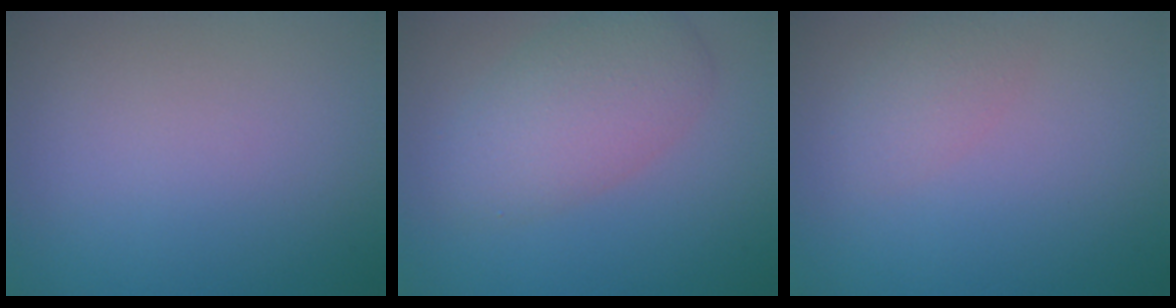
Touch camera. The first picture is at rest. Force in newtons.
{"total": 5.0, "press": 5.0, "slide": 0.2}
{"total": 2.0, "press": 2.0, "slide": 0.1}